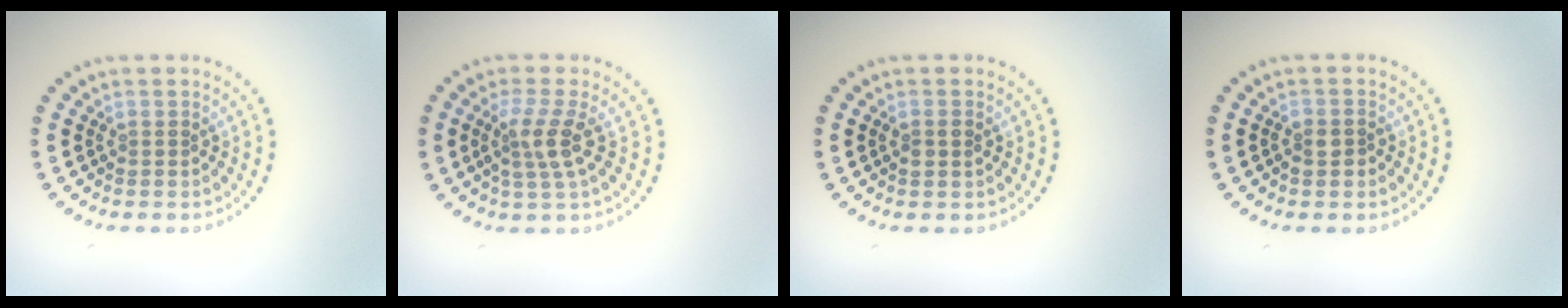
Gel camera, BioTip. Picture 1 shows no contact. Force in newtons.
{"total": 2.8, "press": 2.1, "slide": 1.8}
{"total": 1.1, "press": 1.0, "slide": 0.3}
{"total": 1.5, "press": 1.4, "slide": 0.5}